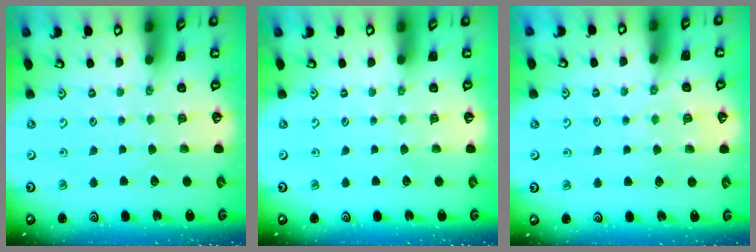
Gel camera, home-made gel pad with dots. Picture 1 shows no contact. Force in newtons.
{"total": 0.0}
{"total": 5.2, "press": 5.2, "slide": 0.7}